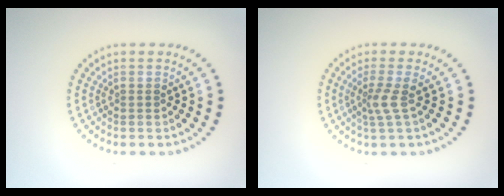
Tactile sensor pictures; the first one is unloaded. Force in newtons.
{"total": 2.1, "press": 1.4, "slide": 1.5}